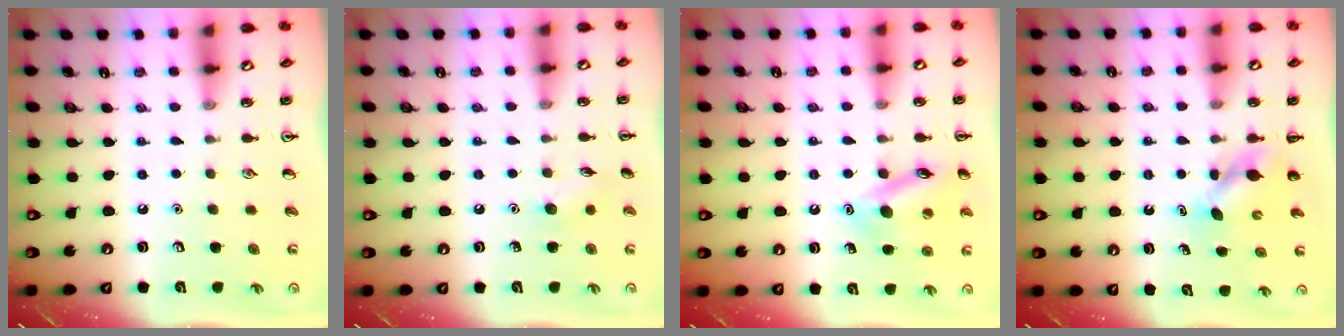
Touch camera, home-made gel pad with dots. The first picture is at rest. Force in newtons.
{"total": 6.3, "press": 6.1, "slide": 1.6}
{"total": 13.1, "press": 12.9, "slide": 2.3}
{"total": 5.0, "press": 4.9, "slide": 0.5}